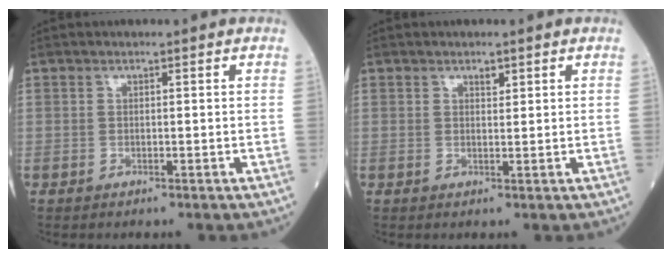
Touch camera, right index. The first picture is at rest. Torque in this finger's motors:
{"motor_torque": [0.00, 0.01, -0.02, 0.00]}